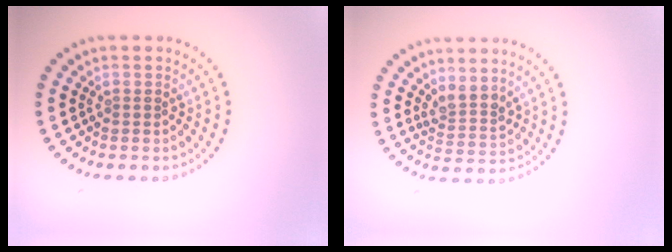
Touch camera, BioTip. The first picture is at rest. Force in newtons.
{"total": 2.3, "press": 1.8, "slide": 1.4}